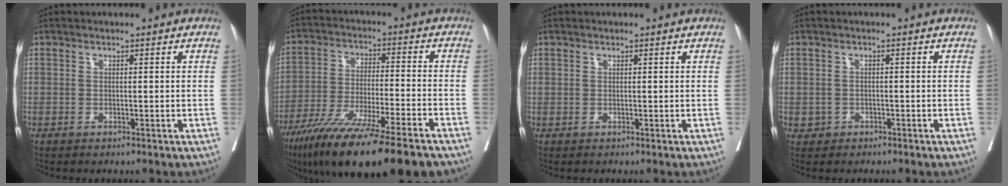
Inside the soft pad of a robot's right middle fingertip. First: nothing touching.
{"total": 20.5, "force": [-15.3, 1.4, 13.5], "torque": [-0.205, -0.048, -0.252]}
{"total": 0.7, "force": [0.2, 0.7, 0.0], "torque": [0.012, 0.005, 0.001]}
{"total": 1.2, "force": [-0.6, 1.0, 0.2], "torque": [-0.003, 0.004, -0.007]}